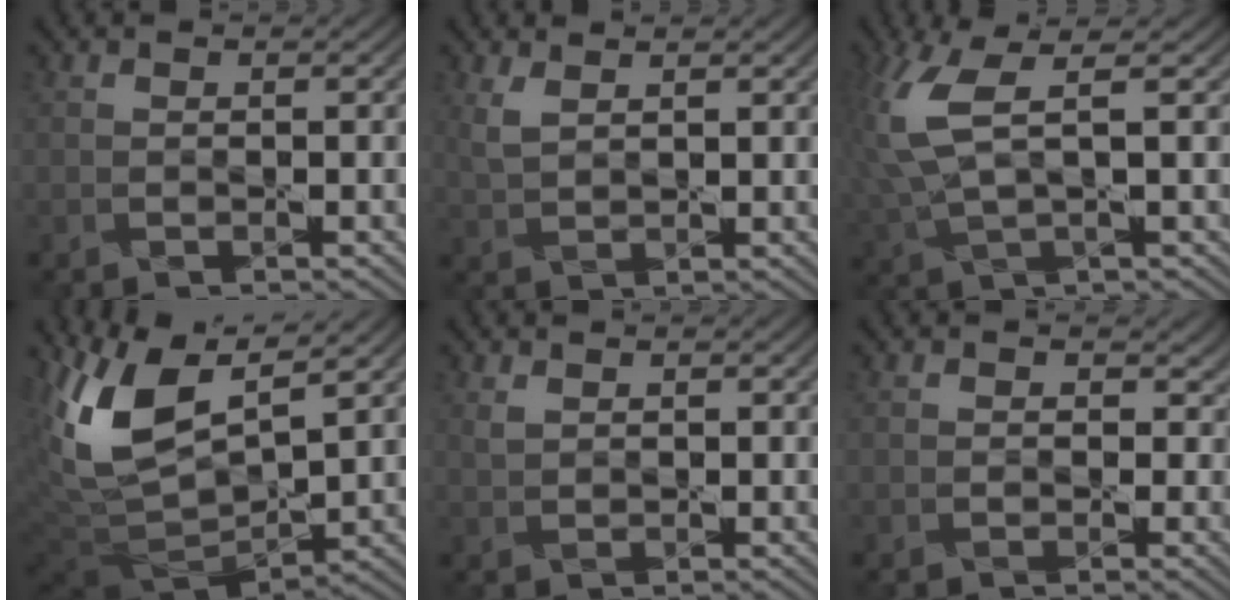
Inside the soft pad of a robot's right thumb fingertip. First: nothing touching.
{"total": 3.0, "force": [1.8, 1.3, 2.0], "torque": [-0.058, 0.000, 0.043]}
{"total": 8.1, "force": [2.5, 2.7, 7.2], "torque": [-0.189, 0.010, 0.051]}
{"total": 14.5, "force": [5.8, 6.7, 11.4], "torque": [-0.270, 0.005, 0.111]}
{"total": 1.7, "force": [1.1, 0.9, 0.9], "torque": [-0.025, -0.002, 0.024]}
{"total": 2.6, "force": [0.6, 2.2, 1.2], "torque": [-0.016, -0.004, 0.001]}